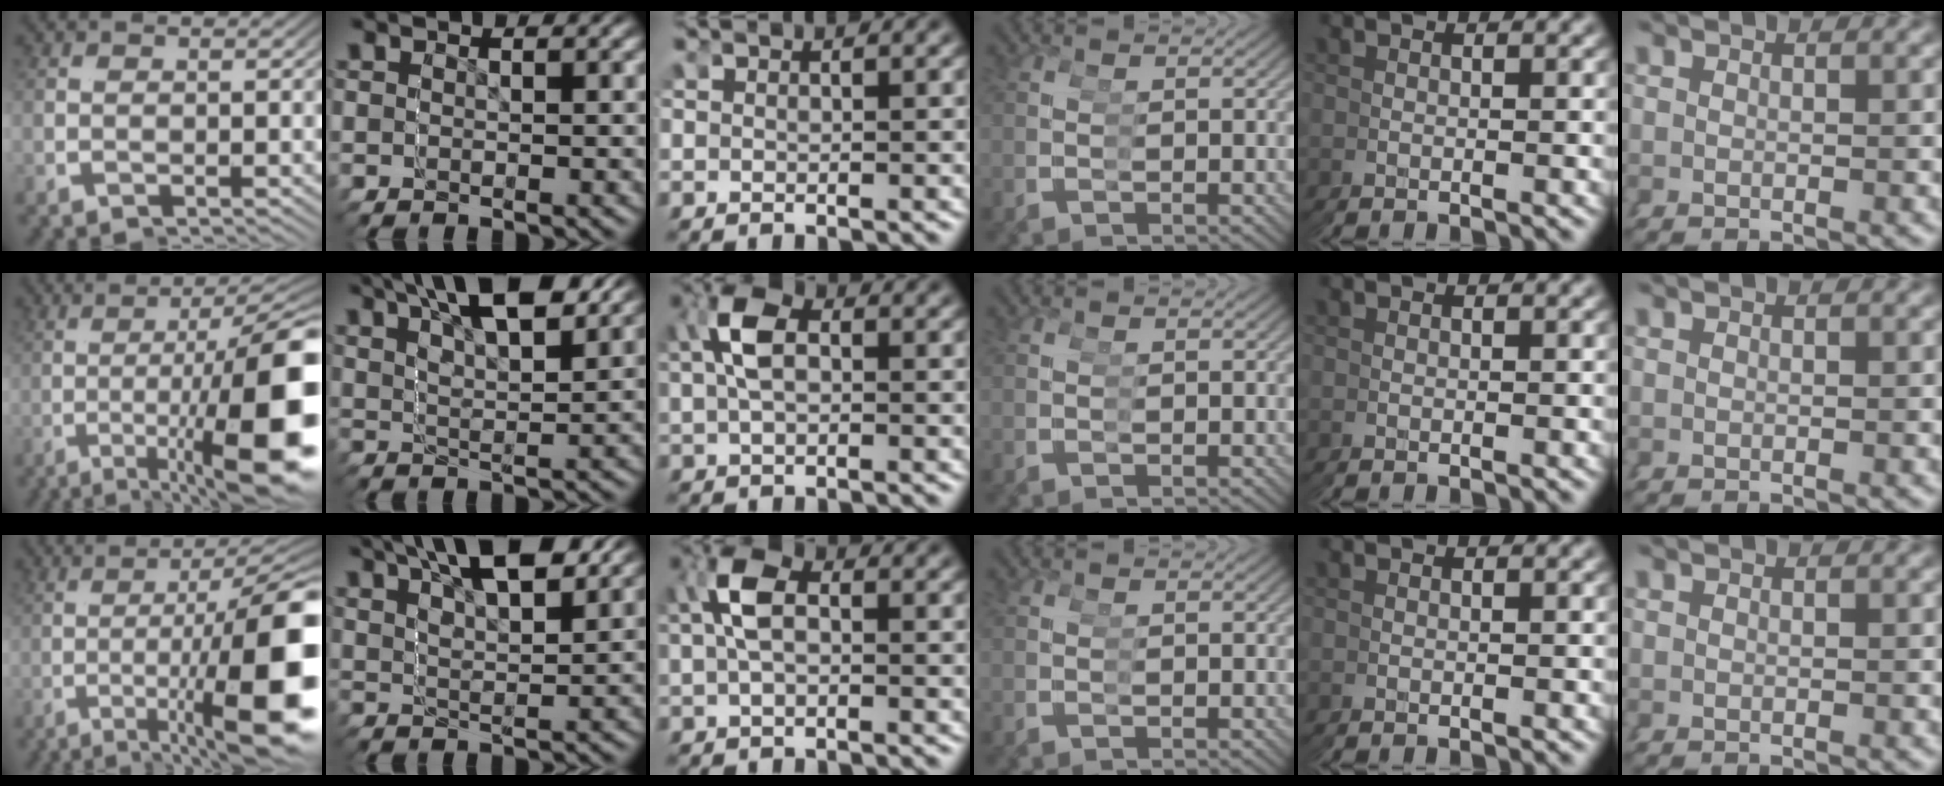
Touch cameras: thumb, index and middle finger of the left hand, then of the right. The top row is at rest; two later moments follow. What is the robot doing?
{"motion": "grasp_and_lifting", "object": "screwdriver"}